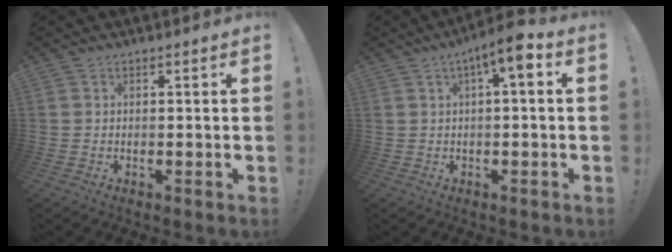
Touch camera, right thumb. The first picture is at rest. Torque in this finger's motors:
{"motor_torque": [0.95, 1.00, 0.17, 0.19, 0.02]}